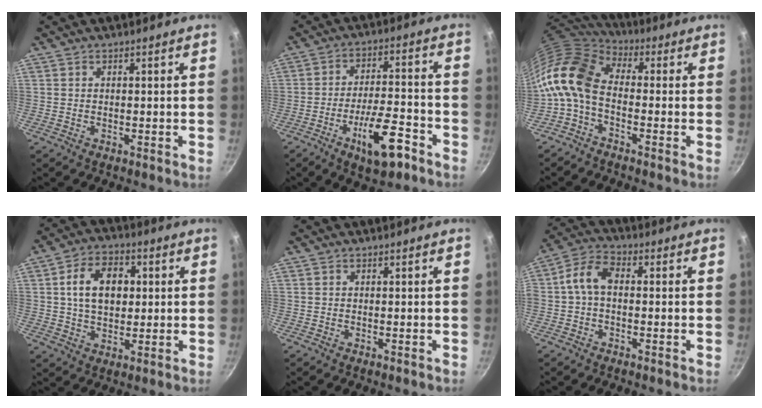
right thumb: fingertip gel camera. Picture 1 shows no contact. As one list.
[{"total": 12.1, "force": [-6.4, 4.1, 9.4], "torque": [-0.142, 0.039, -0.099]}, {"total": 12.8, "force": [-2.0, 8.0, 9.8], "torque": [-0.190, 0.034, -0.061]}, {"total": 11.1, "force": [1.8, 7.6, 7.9], "torque": [-0.111, 0.010, 0.026]}, {"total": 0.0}, {"total": 6.6, "force": [-0.2, 4.2, 5.1], "torque": [-0.099, 0.029, -0.019]}]